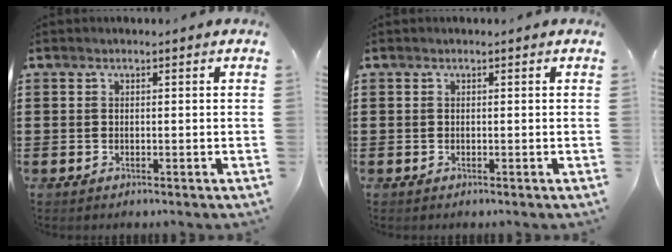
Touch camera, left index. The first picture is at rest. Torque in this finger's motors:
{"motor_torque": [0.00, 0.00, 0.00, 0.00]}